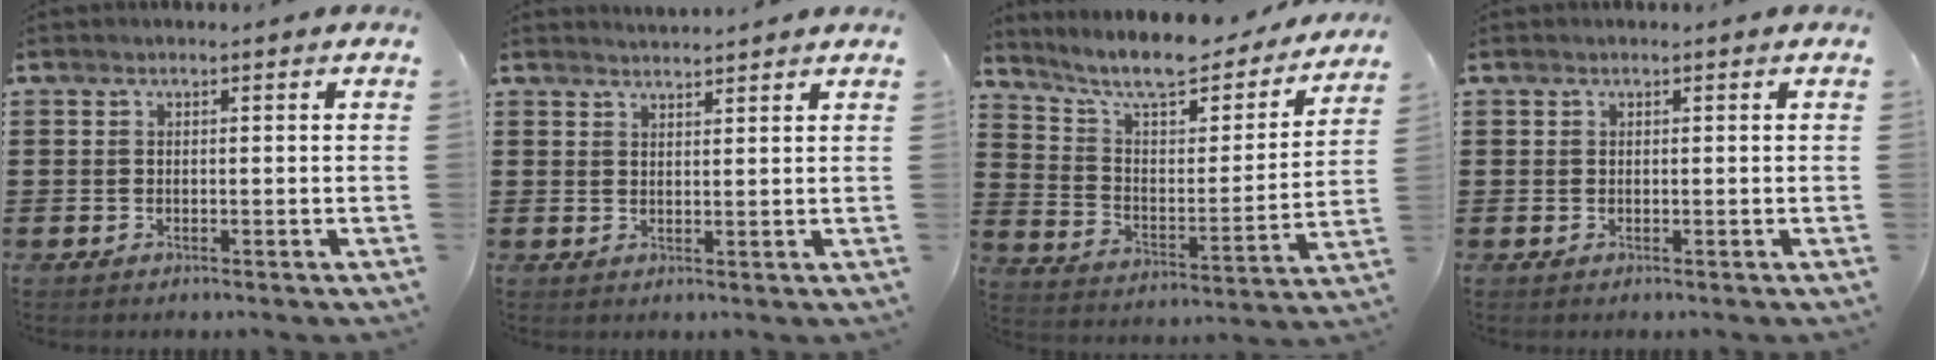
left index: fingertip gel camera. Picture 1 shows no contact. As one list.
[{"total": 2.0, "force": [2.0, -0.3, 0.0], "torque": [-0.004, -0.006, 0.039]}, {"total": 9.8, "force": [8.3, 1.8, 4.8], "torque": [-0.118, -0.055, 0.141]}, {"total": 0.0}]